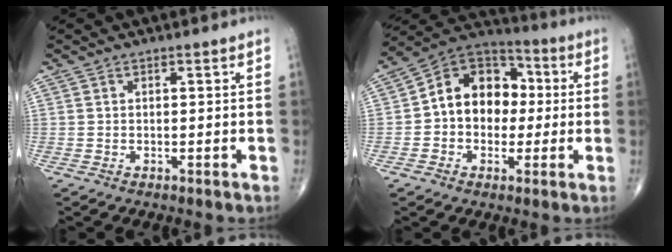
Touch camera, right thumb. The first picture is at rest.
{"total": 14.2, "force": [0.5, 10.8, 9.2], "torque": [-0.101, 0.035, -0.004]}